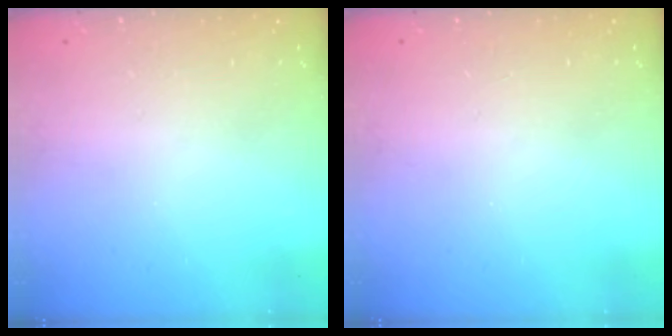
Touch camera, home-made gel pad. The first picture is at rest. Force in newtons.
{"total": 0.0}